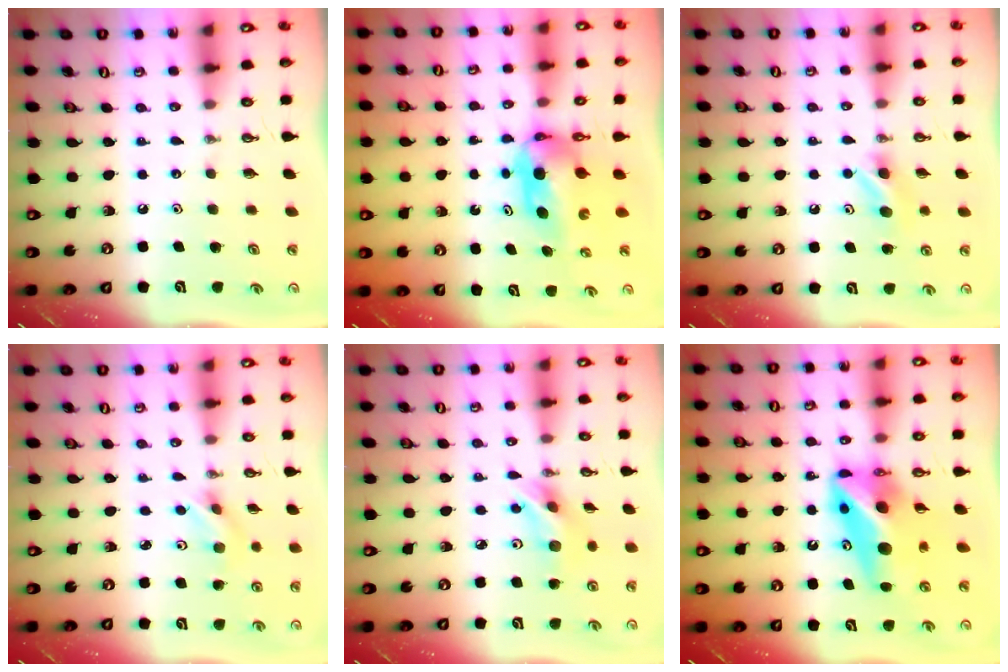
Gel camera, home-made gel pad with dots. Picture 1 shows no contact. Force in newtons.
{"total": 5.4, "press": 5.4, "slide": 0.5}
{"total": 5.7, "press": 5.5, "slide": 1.5}
{"total": 3.5, "press": 2.6, "slide": 2.3}
{"total": 10.0, "press": 9.3, "slide": 3.9}
{"total": 13.9, "press": 13.3, "slide": 4.0}